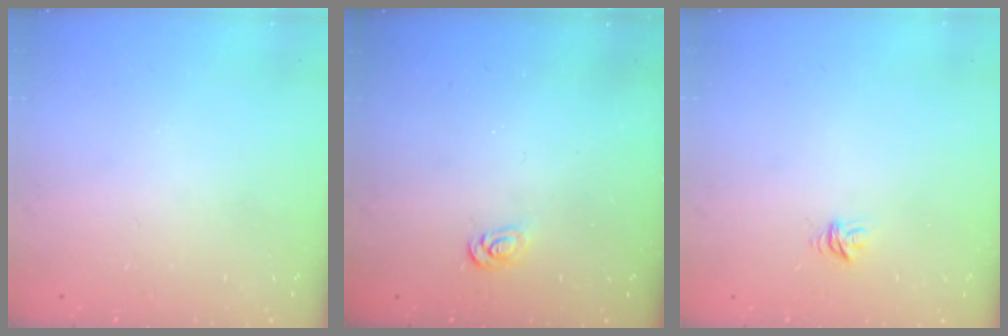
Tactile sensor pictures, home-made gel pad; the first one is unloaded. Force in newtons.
{"total": 2.5, "press": 2.5, "slide": 0.3}
{"total": 3.9, "press": 3.9, "slide": 0.1}